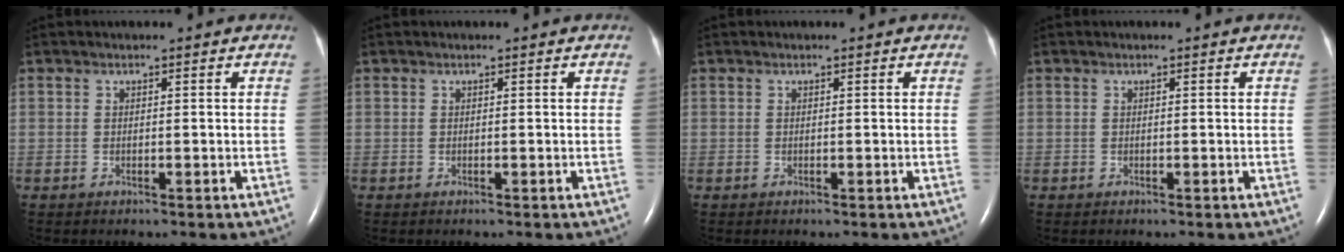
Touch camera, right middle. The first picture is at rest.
{"total": 0.0}
{"total": 0.0}
{"total": 0.0}